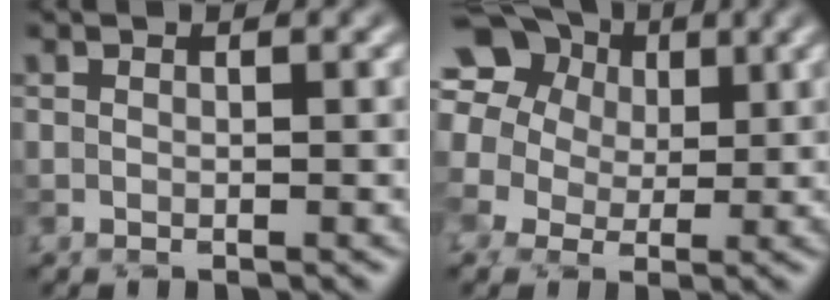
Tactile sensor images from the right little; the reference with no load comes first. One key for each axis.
{"total": 9.7, "fx": 3.6, "fy": 7.5, "fz": 5.0, "tx": -0.109, "ty": 0.034, "tz": 0.045}